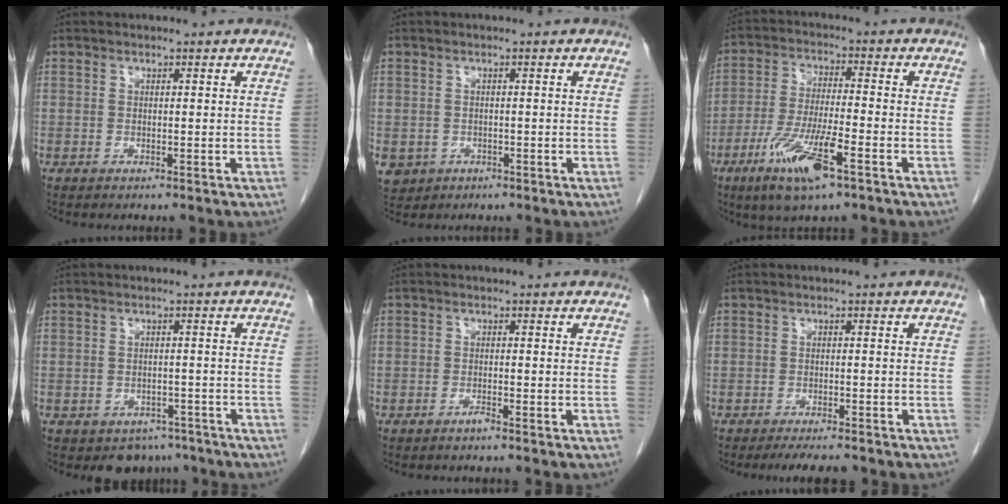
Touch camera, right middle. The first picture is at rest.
{"total": 5.1, "force": [-2.2, 4.5, 1.3], "torque": [-0.032, -0.001, -0.028]}
{"total": 11.0, "force": [-5.8, 1.5, 9.2], "torque": [-0.189, -0.020, -0.105]}
{"total": 4.2, "force": [-3.3, 2.5, 0.7], "torque": [0.000, 0.007, -0.042]}
{"total": 1.0, "force": [-0.8, -0.1, 0.5], "torque": [-0.011, 0.000, -0.015]}
{"total": 5.1, "force": [-4.4, 0.7, 2.4], "torque": [-0.033, -0.009, -0.067]}